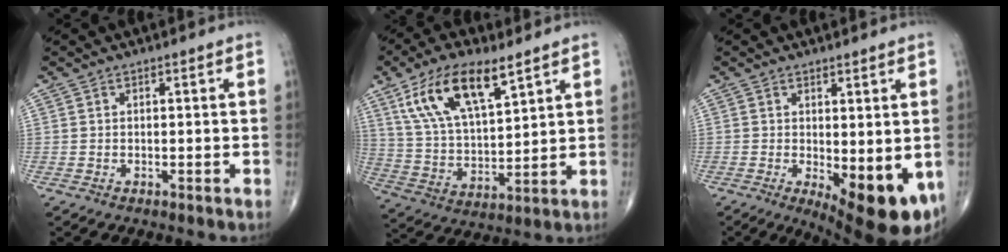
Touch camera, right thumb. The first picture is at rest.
{"total": 16.0, "force": [8.7, 6.3, 11.8], "torque": [-0.205, -0.027, 0.170]}
{"total": 11.9, "force": [-2.8, 4.2, 10.7], "torque": [-0.135, -0.028, -0.024]}